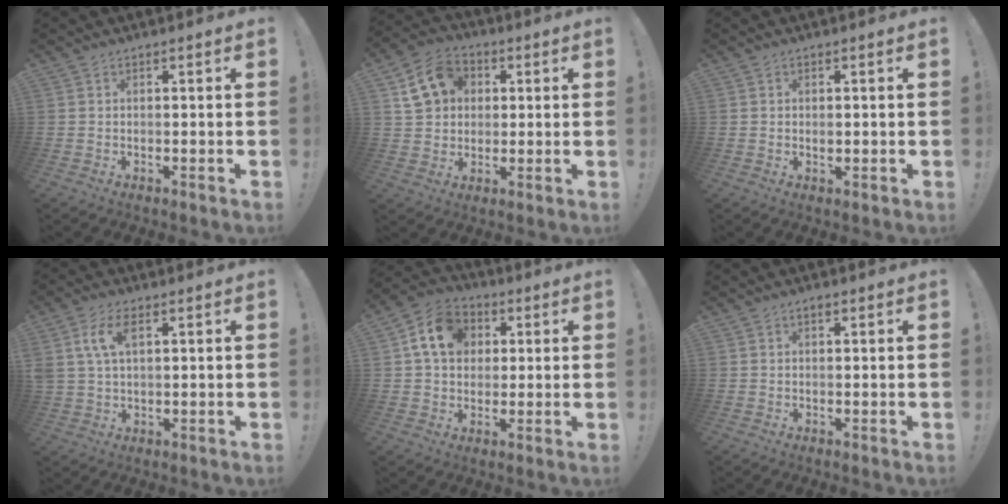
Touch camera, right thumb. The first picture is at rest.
{"total": 12.4, "force": [4.1, 10.4, 5.5], "torque": [-0.084, -0.003, 0.087]}
{"total": 0.9, "force": [0.0, 0.8, 0.4], "torque": [-0.006, 0.002, 0.000]}
{"total": 7.9, "force": [2.8, 4.3, 6.0], "torque": [-0.124, 0.003, 0.051]}
{"total": 13.5, "force": [3.9, 10.7, 7.3], "torque": [-0.114, 0.005, 0.081]}
{"total": 1.0, "force": [0.7, 0.5, 0.6], "torque": [-0.008, -0.002, 0.011]}